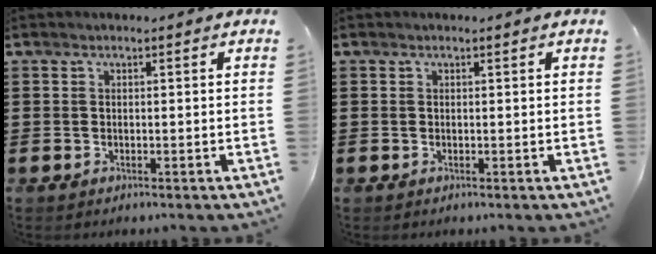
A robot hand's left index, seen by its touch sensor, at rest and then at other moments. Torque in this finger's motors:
{"motor_torque": [0.02, 0.05, 0.00, 0.01]}